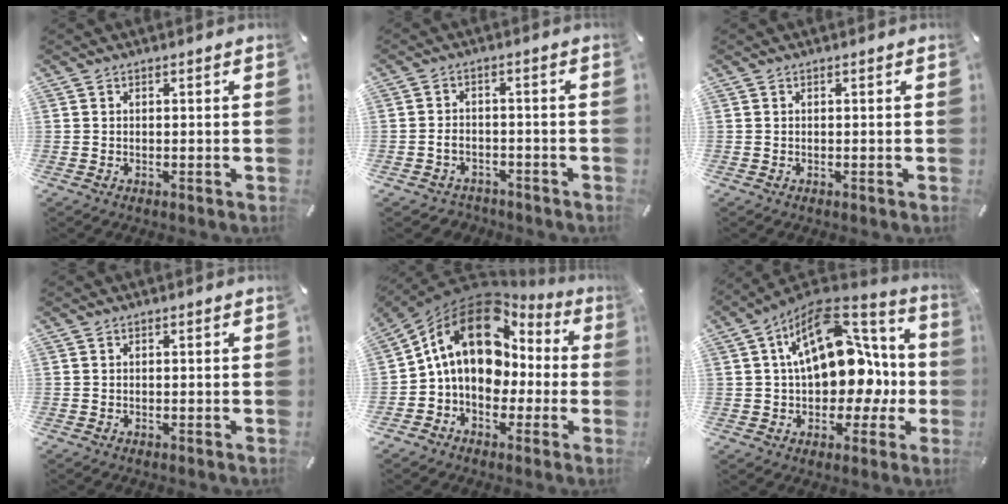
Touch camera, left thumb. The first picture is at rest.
{"total": 4.0, "force": [-1.7, 3.2, 1.6], "torque": [-0.036, 0.008, -0.033]}
{"total": 0.0}
{"total": 0.0}
{"total": 17.1, "force": [3.5, 13.1, 10.4], "torque": [-0.189, -0.011, 0.062]}
{"total": 20.5, "force": [4.0, 13.5, 14.9], "torque": [-0.225, -0.026, 0.072]}